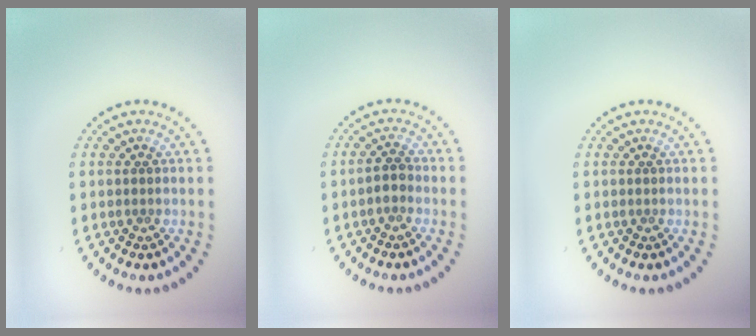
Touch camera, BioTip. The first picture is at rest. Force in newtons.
{"total": 1.4, "press": 1.3, "slide": 0.7}
{"total": 0.0}